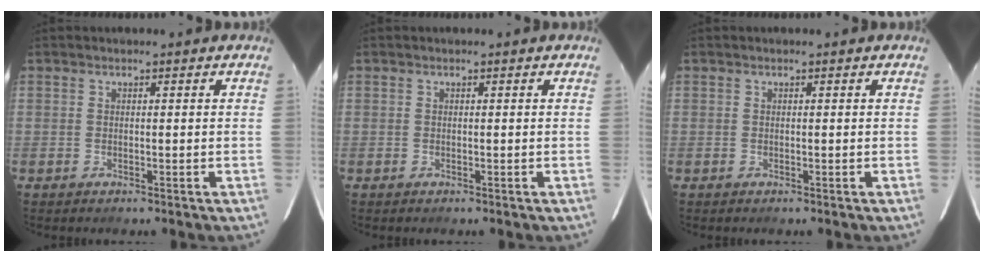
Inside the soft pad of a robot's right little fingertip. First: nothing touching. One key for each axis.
{"total": 0.0}
{"total": 0.0}